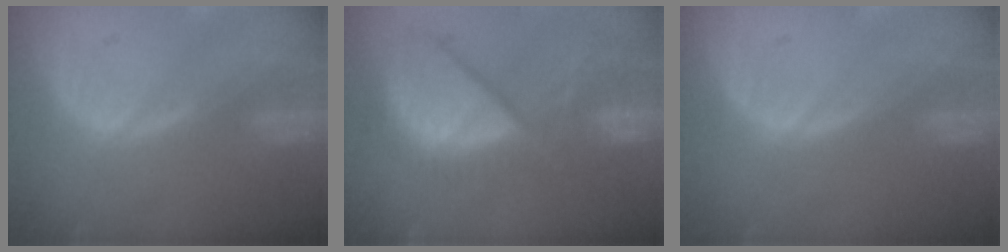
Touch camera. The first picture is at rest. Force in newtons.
{"total": 12.7, "press": 10.8, "slide": 6.7}
{"total": 0.0}